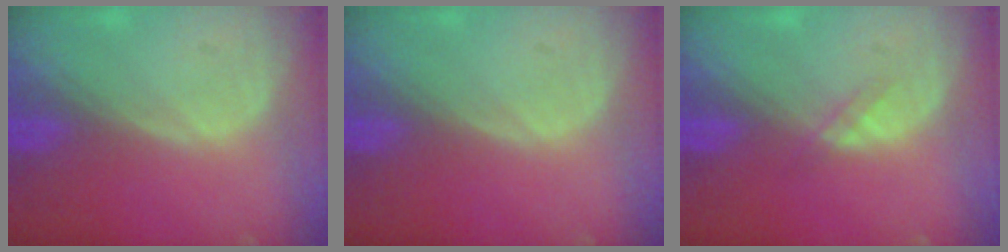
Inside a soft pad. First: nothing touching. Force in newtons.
{"total": 0.0}
{"total": 1.3, "press": 1.3, "slide": 0.2}